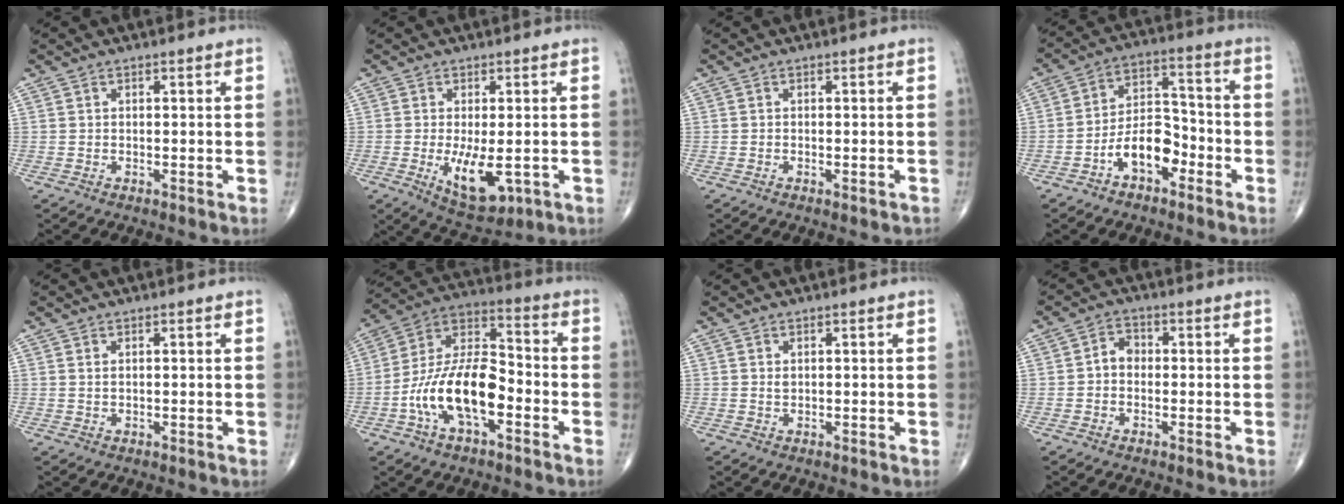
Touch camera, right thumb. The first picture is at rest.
{"total": 8.4, "force": [-1.8, 3.5, 7.4], "torque": [-0.118, -0.021, -0.017]}
{"total": 0.9, "force": [-0.6, 0.2, 0.7], "torque": [-0.010, -0.001, -0.007]}
{"total": 9.7, "force": [-4.7, 5.4, 6.6], "torque": [-0.092, 0.047, -0.087]}
{"total": 0.6, "force": [0.3, 0.2, 0.4], "torque": [-0.009, 0.002, 0.007]}
{"total": 16.5, "force": [-5.4, 7.8, 13.5], "torque": [-0.246, 0.047, -0.102]}
{"total": 0.5, "force": [0.2, 0.4, 0.4], "torque": [-0.005, -0.001, 0.005]}
{"total": 3.3, "force": [-0.4, 2.6, 2.0], "torque": [-0.021, 0.017, -0.017]}